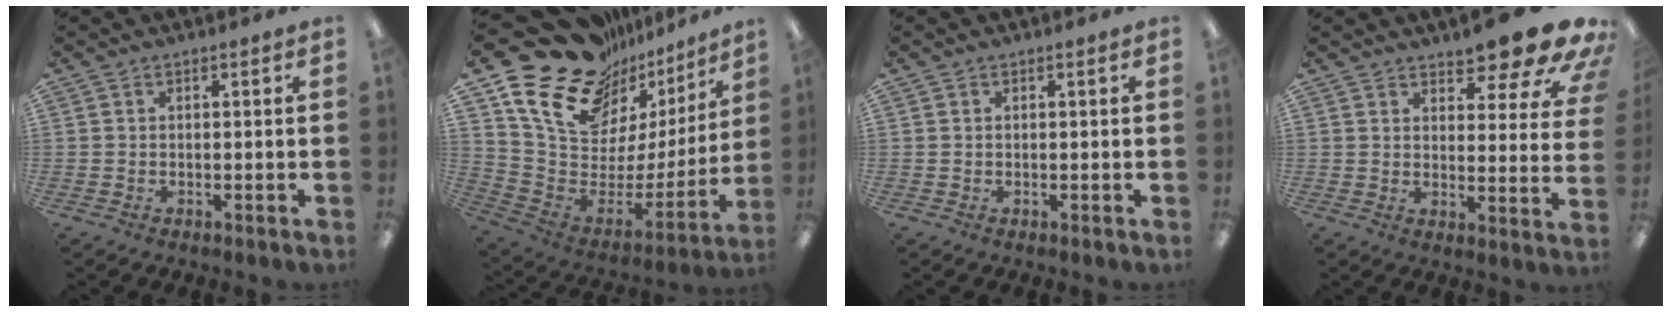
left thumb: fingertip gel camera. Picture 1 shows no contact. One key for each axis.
{"total": 23.9, "fx": 16.7, "fy": 13.9, "fz": 10.2, "tx": -0.157, "ty": -0.121, "tz": 0.314}
{"total": 0.0}
{"total": 13.1, "fx": 10.6, "fy": 3.3, "fz": 7.0, "tx": -0.085, "ty": -0.083, "tz": 0.177}